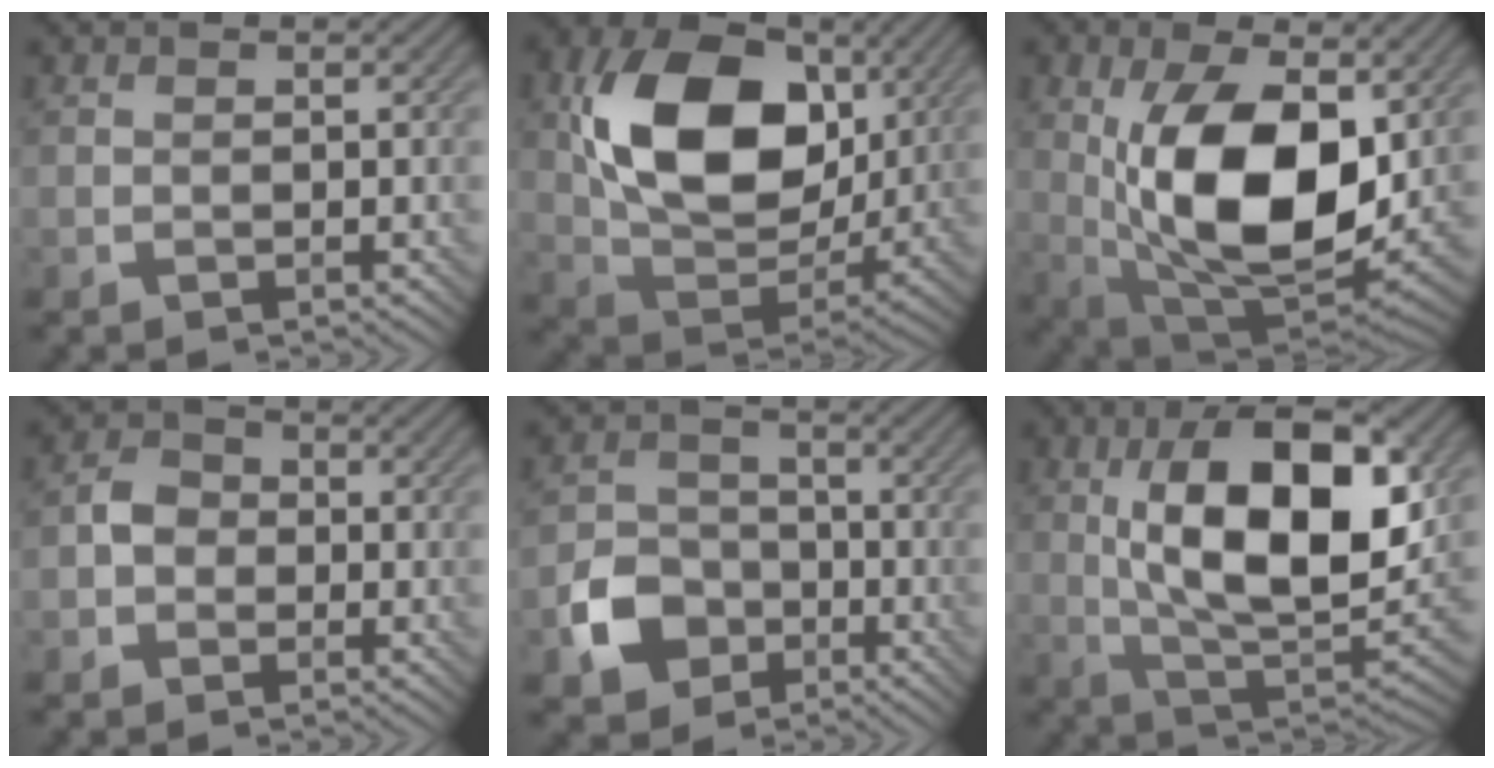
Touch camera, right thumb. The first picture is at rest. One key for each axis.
{"total": 15.6, "fx": 4.1, "fy": 10.6, "fz": 10.7, "tx": -0.214, "ty": 0.000, "tz": 0.078}
{"total": 15.8, "fx": 1.6, "fy": 8.8, "fz": 13.0, "tx": -0.251, "ty": -0.022, "tz": 0.040}
{"total": 3.3, "fx": -0.8, "fy": 2.8, "fz": 1.5, "tx": -0.029, "ty": 0.005, "tz": -0.025}
{"total": 6.9, "fx": -3.3, "fy": 5.2, "fz": 3.0, "tx": -0.063, "ty": -0.005, "tz": -0.073}
{"total": 16.7, "fx": 3.5, "fy": 8.2, "fz": 14.1, "tx": -0.245, "ty": -0.001, "tz": 0.057}